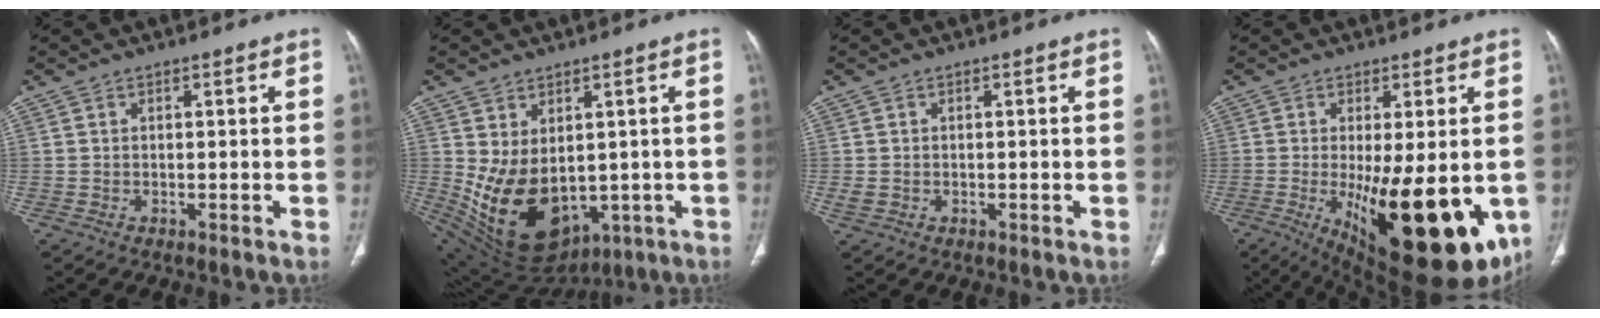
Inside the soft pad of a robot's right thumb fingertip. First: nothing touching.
{"total": 15.9, "force": [-1.1, 10.8, 11.6], "torque": [-0.188, -0.018, 0.024]}
{"total": 1.5, "force": [-0.2, 1.3, 0.8], "torque": [-0.022, 0.000, 0.000]}
{"total": 22.8, "force": [-5.7, 8.1, 20.5], "torque": [-0.255, -0.038, -0.058]}